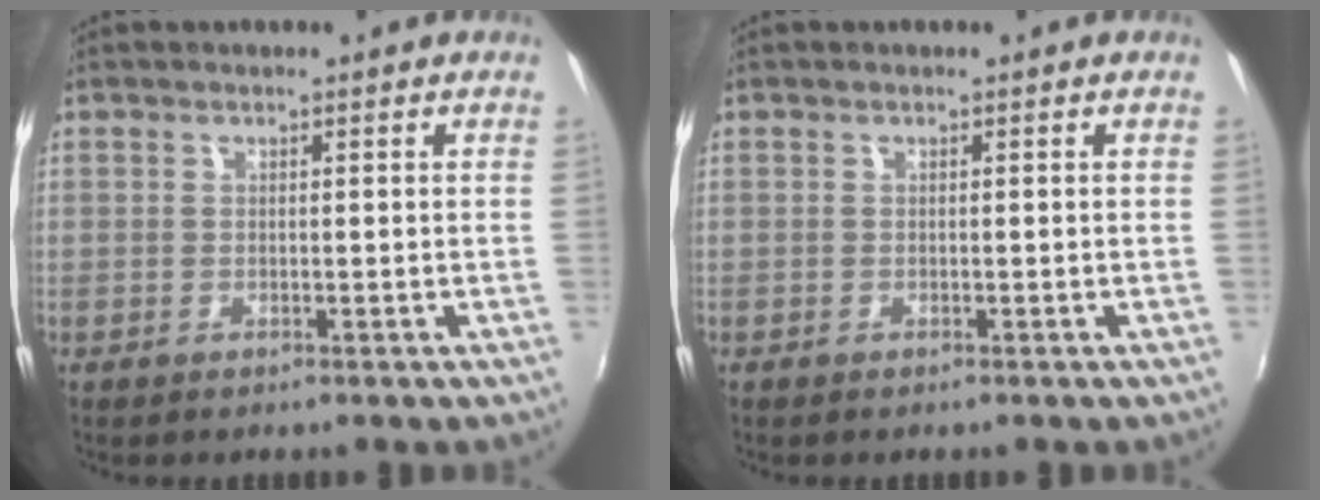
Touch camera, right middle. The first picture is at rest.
{"total": 0.0}